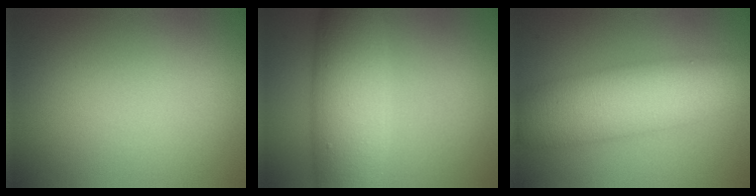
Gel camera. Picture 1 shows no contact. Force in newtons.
{"total": 8.7, "press": 8.7, "slide": 0.2}
{"total": 9.1, "press": 9.1, "slide": 0.1}